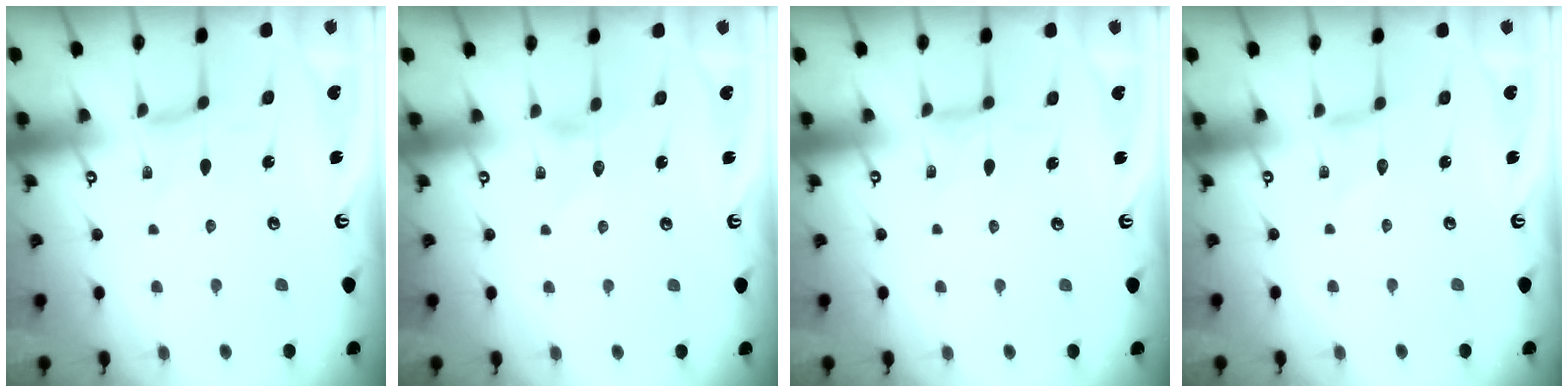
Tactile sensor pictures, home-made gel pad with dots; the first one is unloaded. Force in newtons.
{"total": 3.4, "press": 3.4, "slide": 0.3}
{"total": 1.9, "press": 1.8, "slide": 0.5}
{"total": 0.0}